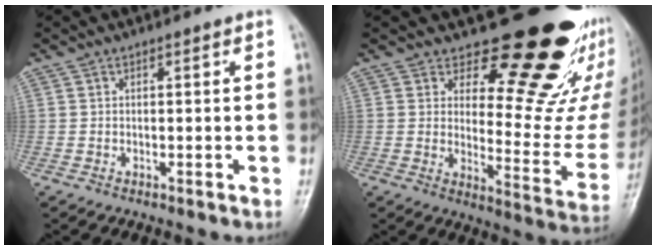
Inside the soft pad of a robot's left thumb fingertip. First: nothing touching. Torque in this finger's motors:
{"motor_torque": [0.79, 0.86, 0.82, -1.95, 0.06]}